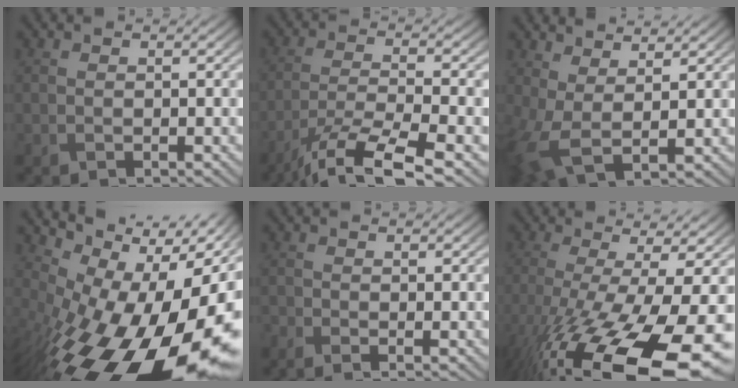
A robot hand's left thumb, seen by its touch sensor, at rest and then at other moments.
{"total": 10.5, "force": [-7.4, 2.1, 7.2], "torque": [-0.136, -0.006, -0.137]}
{"total": 6.4, "force": [1.8, 2.7, 5.5], "torque": [-0.140, -0.003, 0.031]}
{"total": 18.9, "force": [-4.6, 9.2, 15.8], "torque": [-0.244, -0.016, -0.079]}
{"total": 1.8, "force": [-1.3, 0.4, 1.1], "torque": [-0.030, -0.007, -0.030]}
{"total": 18.2, "force": [-8.2, 5.2, 15.4], "torque": [-0.303, -0.044, -0.125]}